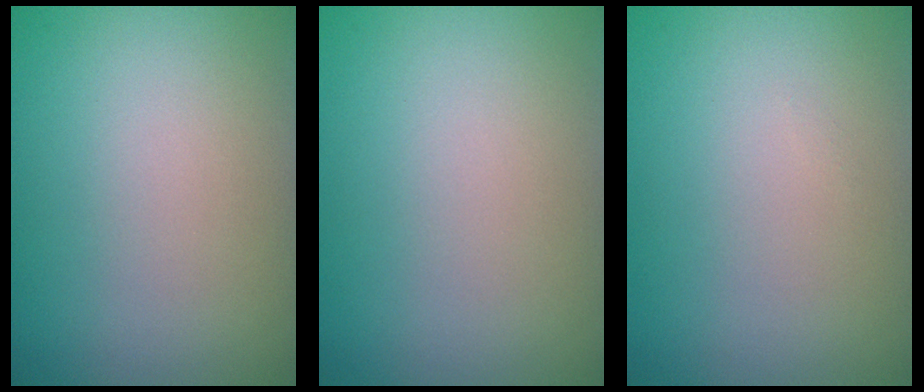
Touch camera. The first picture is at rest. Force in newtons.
{"total": 0.0}
{"total": 0.0}